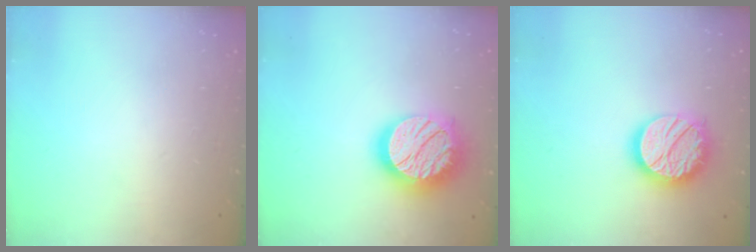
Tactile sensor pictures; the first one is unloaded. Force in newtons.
{"total": 21.0, "press": 20.9, "slide": 1.3}
{"total": 17.1, "press": 17.0, "slide": 1.2}